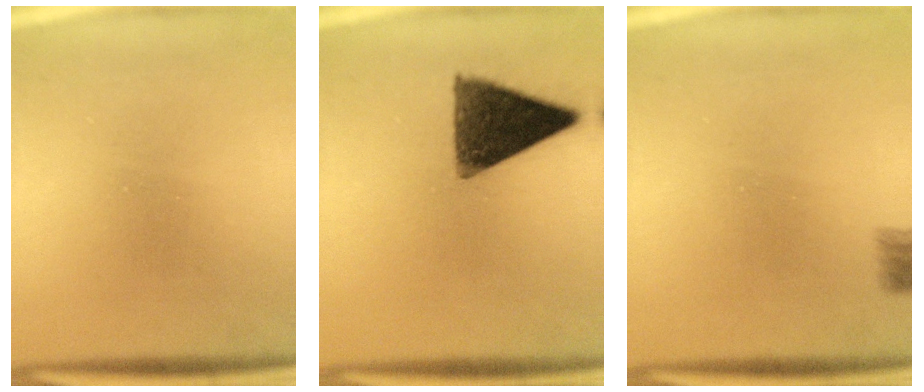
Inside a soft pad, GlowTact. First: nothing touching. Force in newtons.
{"total": 12.4}
{"total": 2.1}